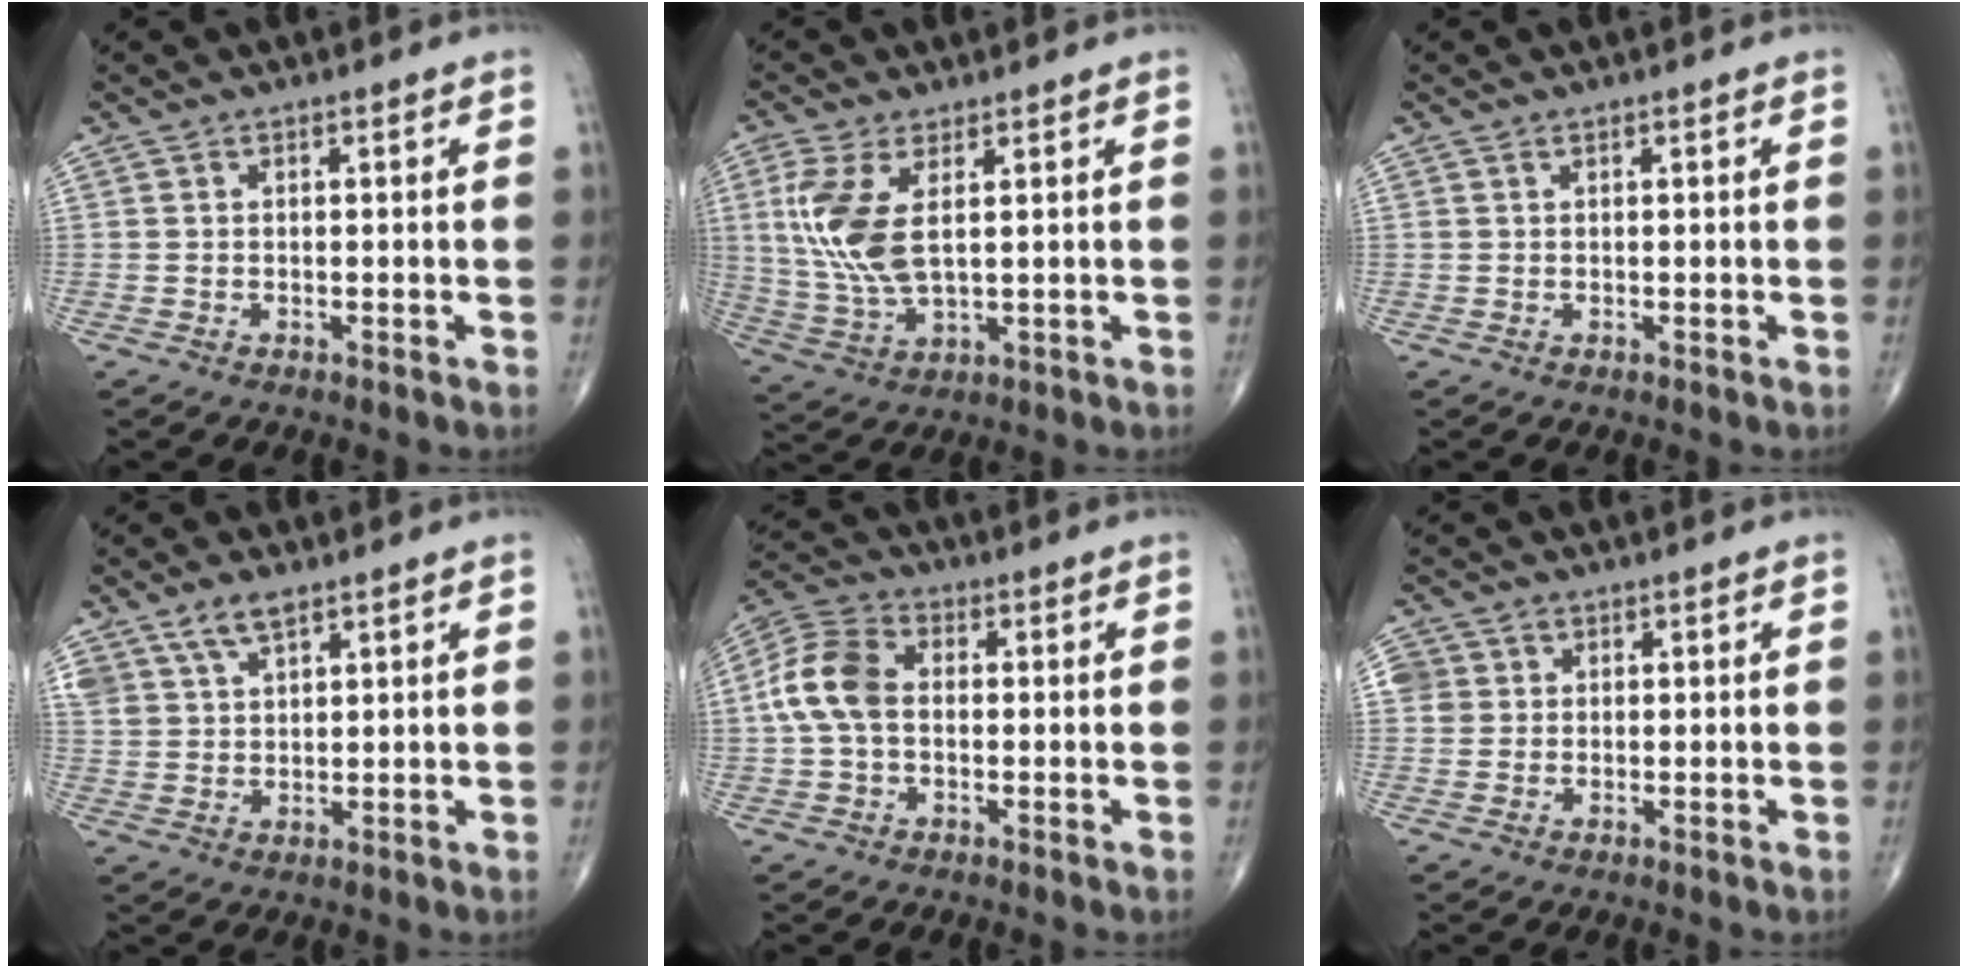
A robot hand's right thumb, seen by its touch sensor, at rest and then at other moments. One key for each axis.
{"total": 10.8, "fx": 2.5, "fy": 4.6, "fz": 9.4, "tx": -0.220, "ty": -0.011, "tz": 0.060}
{"total": 0.0}
{"total": 6.1, "fx": 4.0, "fy": 2.9, "fz": 3.6, "tx": -0.062, "ty": -0.012, "tz": 0.082}
{"total": 9.6, "fx": 0.1, "fy": 6.5, "fz": 7.1, "tx": -0.148, "ty": 0.029, "tz": -0.007}
{"total": 3.8, "fx": 0.9, "fy": 3.6, "fz": 0.8, "tx": 0.000, "ty": 0.008, "tz": 0.018}